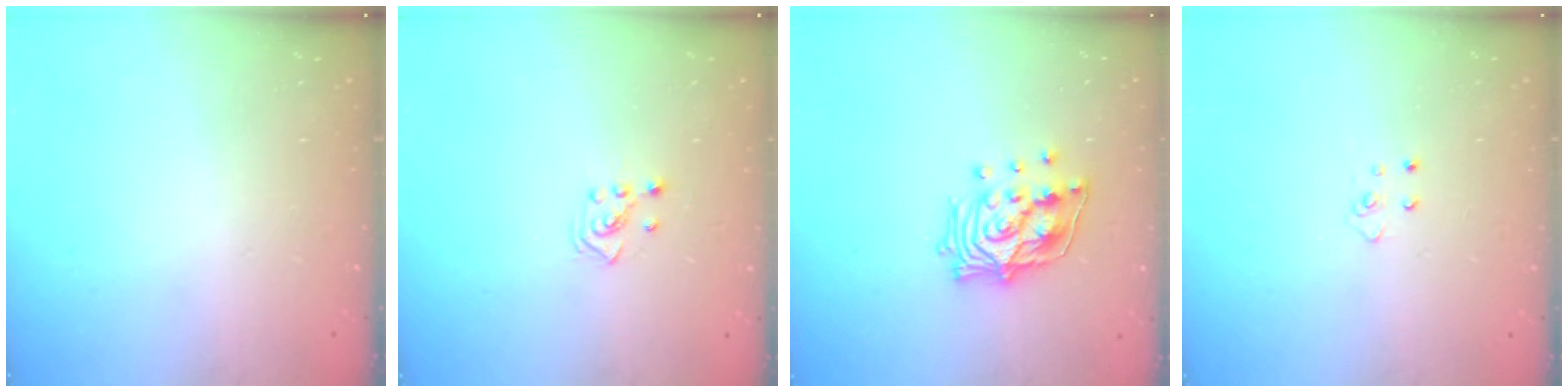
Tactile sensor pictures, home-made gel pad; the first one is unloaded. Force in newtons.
{"total": 2.3, "press": 2.2, "slide": 0.8}
{"total": 14.0, "press": 13.9, "slide": 1.7}
{"total": 4.7, "press": 4.6, "slide": 0.4}